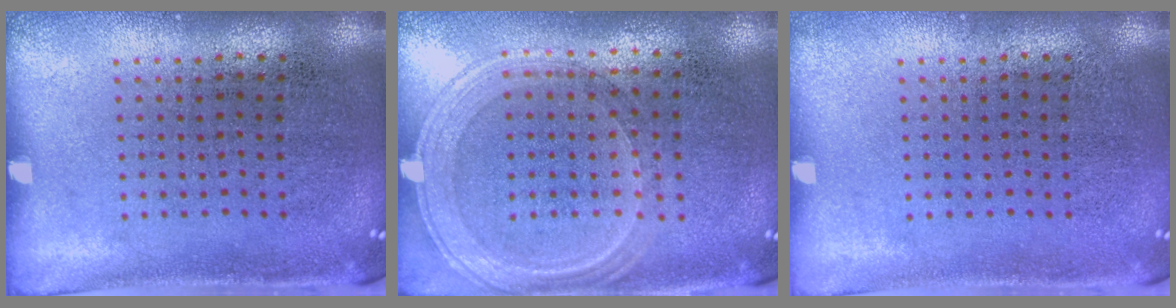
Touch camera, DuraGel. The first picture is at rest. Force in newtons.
{"total": 1.2, "press": 1.2, "slide": 0.3}
{"total": 0.0}